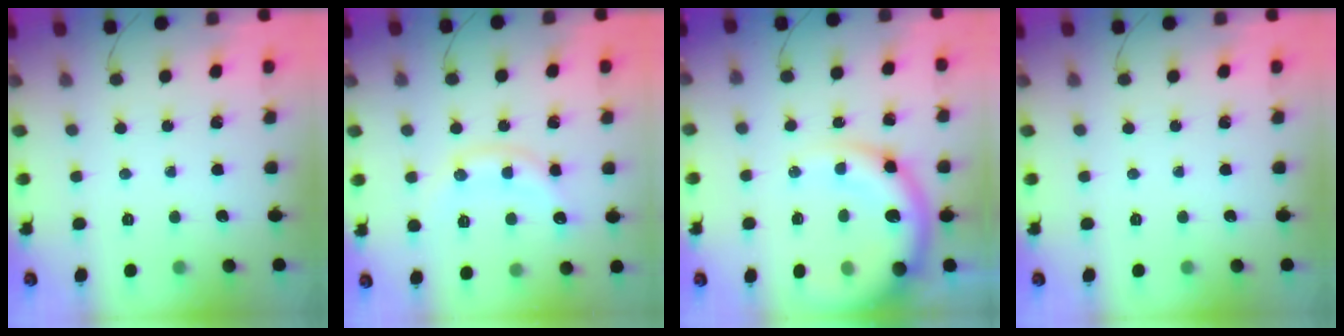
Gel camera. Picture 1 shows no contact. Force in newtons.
{"total": 11.9, "press": 11.9, "slide": 0.7}
{"total": 16.0, "press": 15.5, "slide": 3.8}
{"total": 0.0}